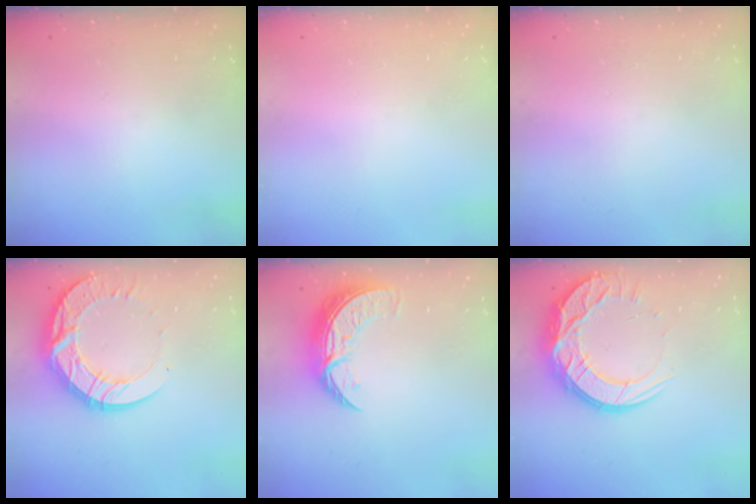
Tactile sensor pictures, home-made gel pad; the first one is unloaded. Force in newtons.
{"total": 0.0}
{"total": 0.0}
{"total": 17.3, "press": 17.2, "slide": 1.5}
{"total": 9.1, "press": 9.0, "slide": 0.8}
{"total": 16.5, "press": 16.5, "slide": 1.4}